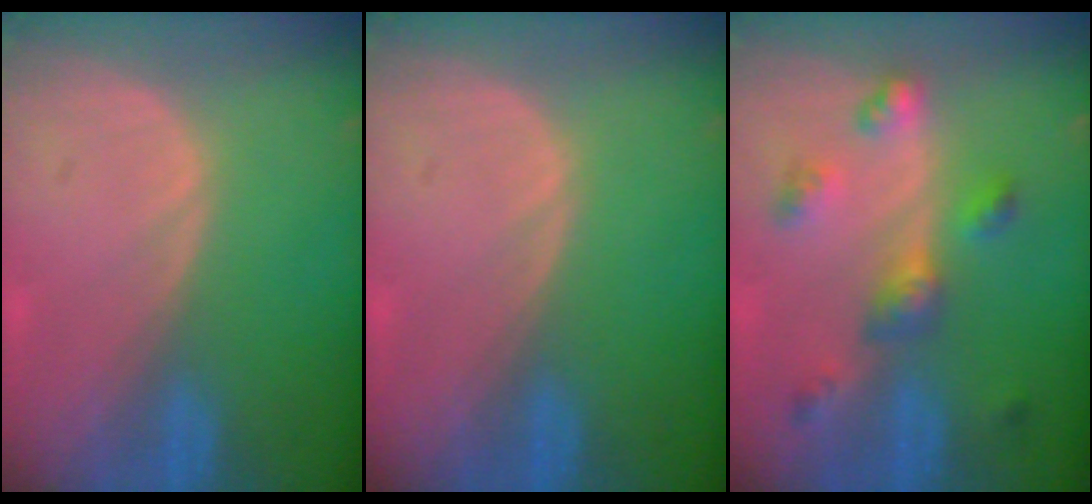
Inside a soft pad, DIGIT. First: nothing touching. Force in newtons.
{"total": 0.0}
{"total": 5.8, "press": 5.7, "slide": 1.2}